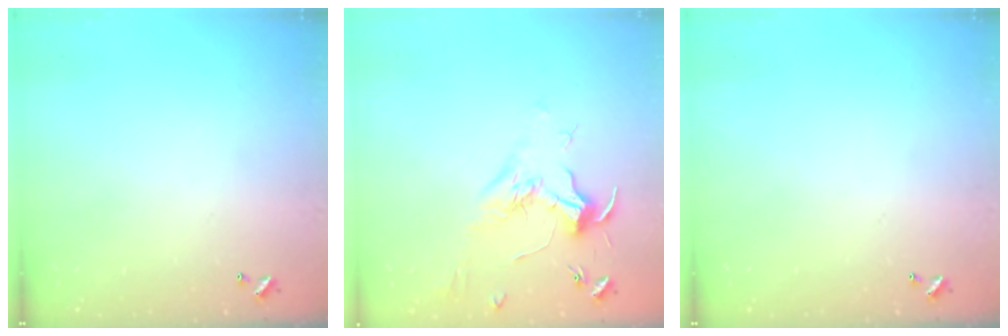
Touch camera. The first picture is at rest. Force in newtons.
{"total": 1.8, "press": 1.7, "slide": 0.7}
{"total": 0.0}